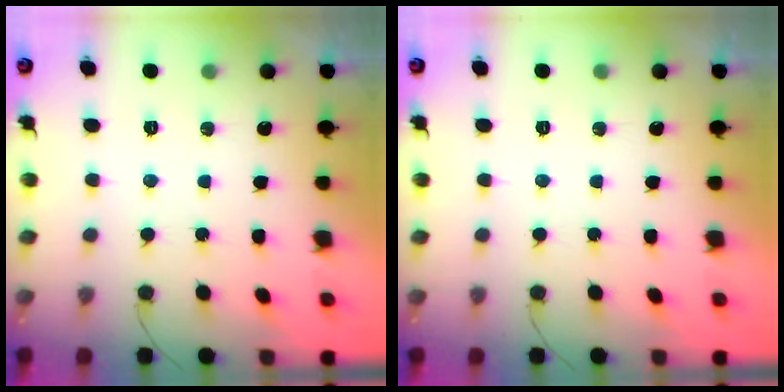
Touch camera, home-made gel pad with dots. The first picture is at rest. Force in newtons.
{"total": 0.0}